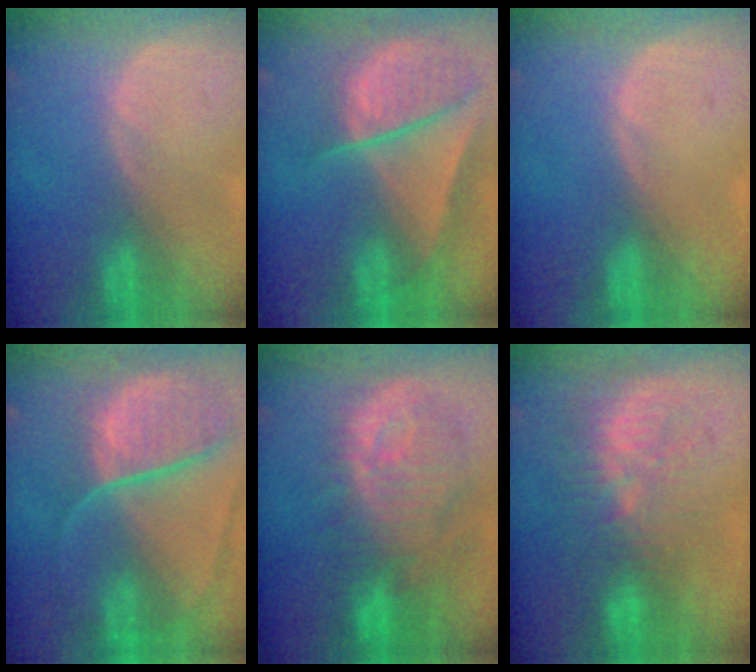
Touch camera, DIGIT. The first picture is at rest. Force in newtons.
{"total": 9.6, "press": 8.2, "slide": 5.0}
{"total": 0.0}
{"total": 10.8, "press": 9.0, "slide": 6.0}
{"total": 11.9, "press": 10.8, "slide": 4.9}
{"total": 10.1, "press": 9.0, "slide": 4.5}